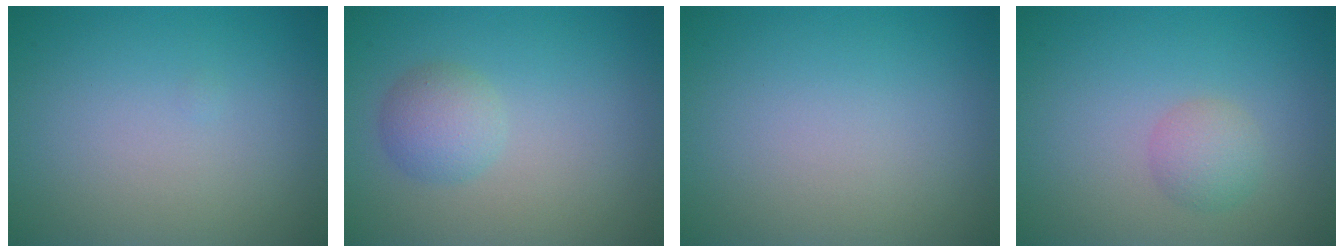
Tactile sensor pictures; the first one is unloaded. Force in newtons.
{"total": 2.4, "press": 2.4, "slide": 0.0}
{"total": 0.0}
{"total": 1.9, "press": 1.9, "slide": 0.0}